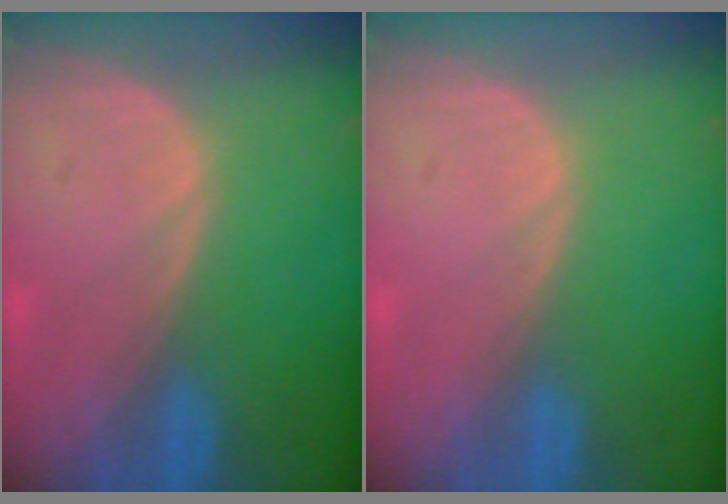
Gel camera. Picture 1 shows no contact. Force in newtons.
{"total": 0.0}